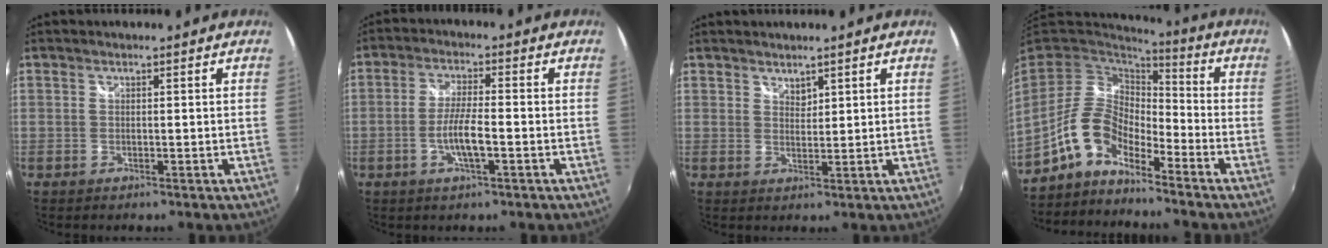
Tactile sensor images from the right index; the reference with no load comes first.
{"total": 6.1, "force": [-2.0, 0.9, 5.6], "torque": [-0.112, -0.003, -0.038]}
{"total": 1.9, "force": [1.7, 0.8, 0.4], "torque": [-0.001, 0.002, 0.030]}
{"total": 9.7, "force": [-6.4, 4.5, 5.7], "torque": [-0.115, 0.018, -0.133]}